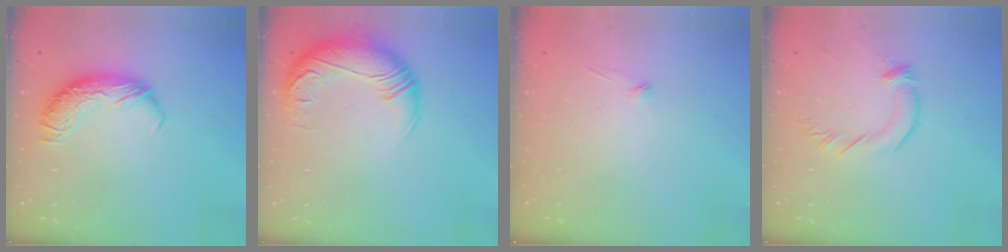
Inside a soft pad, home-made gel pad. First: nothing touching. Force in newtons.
{"total": 2.9, "press": 1.1, "slide": 2.6}
{"total": 8.3, "press": 8.3, "slide": 0.5}
{"total": 3.0, "press": 3.0, "slide": 0.5}